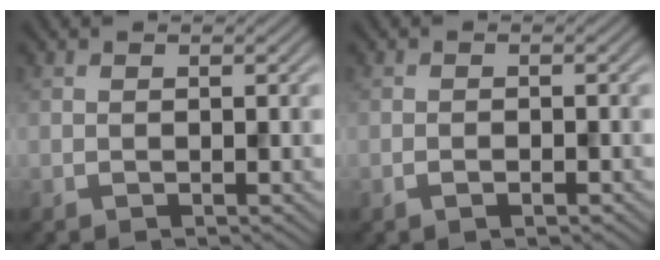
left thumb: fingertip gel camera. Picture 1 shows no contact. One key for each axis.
{"total": 1.0, "fx": -0.8, "fy": 0.2, "fz": 0.5, "tx": -0.013, "ty": 0.001, "tz": -0.013}